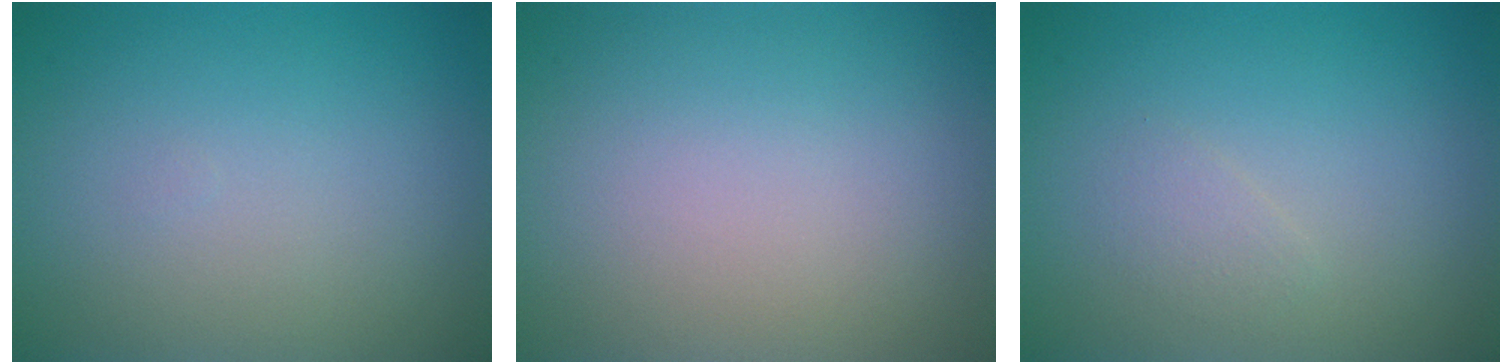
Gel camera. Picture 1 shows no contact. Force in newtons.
{"total": 0.0}
{"total": 0.9, "press": 0.9, "slide": 0.0}